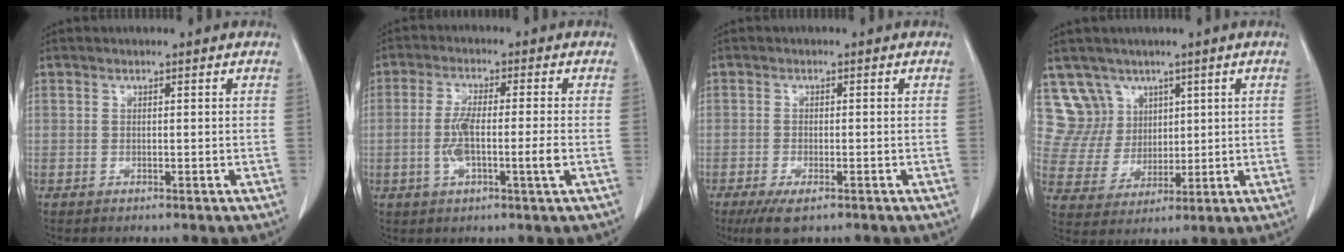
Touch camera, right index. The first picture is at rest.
{"total": 6.6, "force": [-1.3, 0.4, 6.5], "torque": [-0.127, -0.001, -0.024]}
{"total": 4.8, "force": [-3.1, 1.3, 3.4], "torque": [-0.062, -0.012, -0.049]}
{"total": 7.7, "force": [4.7, 6.2, -0.3], "torque": [0.002, 0.019, 0.103]}